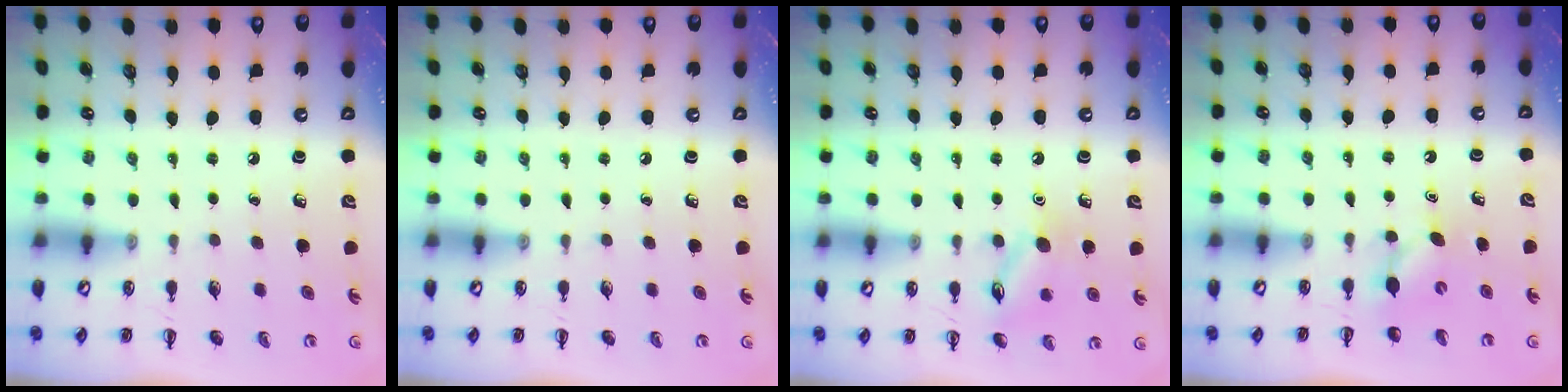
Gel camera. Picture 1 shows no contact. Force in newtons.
{"total": 0.0}
{"total": 10.5, "press": 10.5, "slide": 0.6}
{"total": 4.5, "press": 4.4, "slide": 1.3}